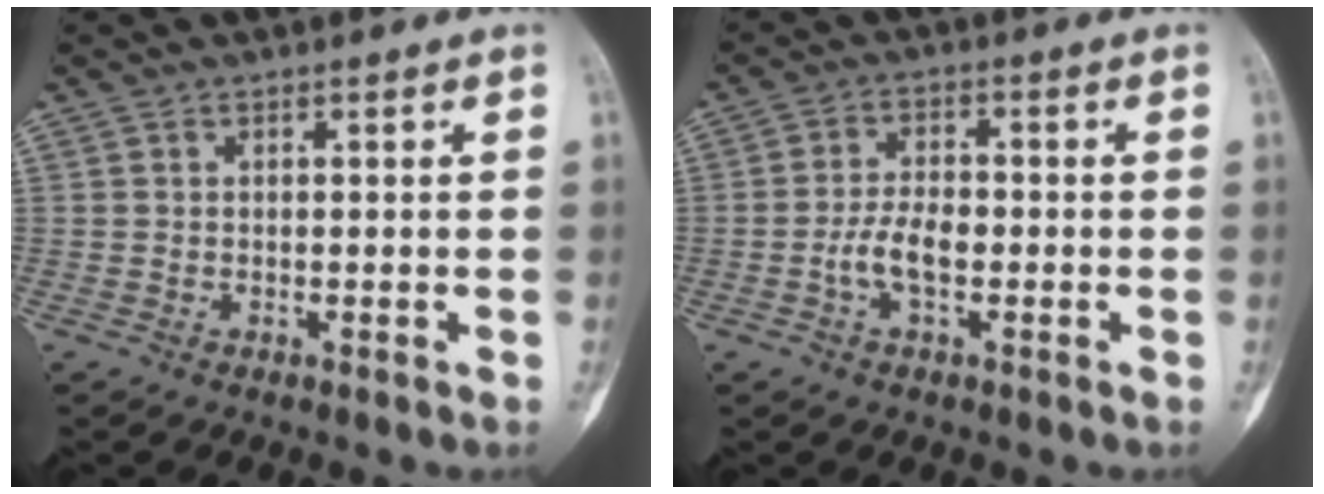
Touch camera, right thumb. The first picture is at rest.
{"total": 5.5, "force": [-1.6, 2.7, 4.5], "torque": [-0.089, 0.015, -0.031]}